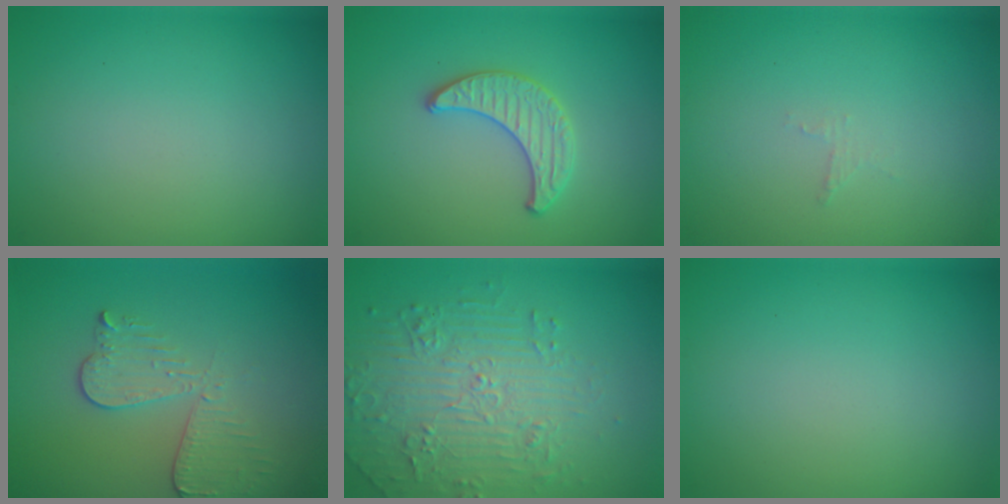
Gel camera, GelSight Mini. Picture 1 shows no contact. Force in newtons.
{"total": 2.0, "press": 2.0, "slide": 0.1}
{"total": 0.7, "press": 0.6, "slide": 0.2}
{"total": 3.4, "press": 3.0, "slide": 1.5}
{"total": 4.6, "press": 4.0, "slide": 2.3}
{"total": 0.0}